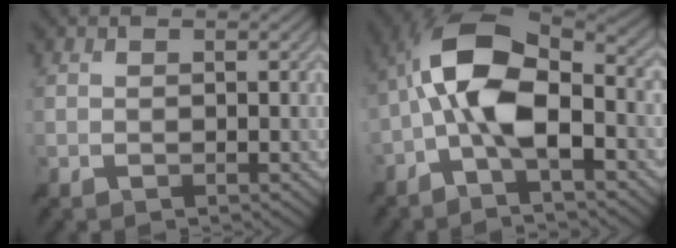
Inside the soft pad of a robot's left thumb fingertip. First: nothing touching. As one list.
[{"total": 12.2, "force": [-1.8, 4.9, 11.0], "torque": [-0.223, 0.016, -0.047]}]